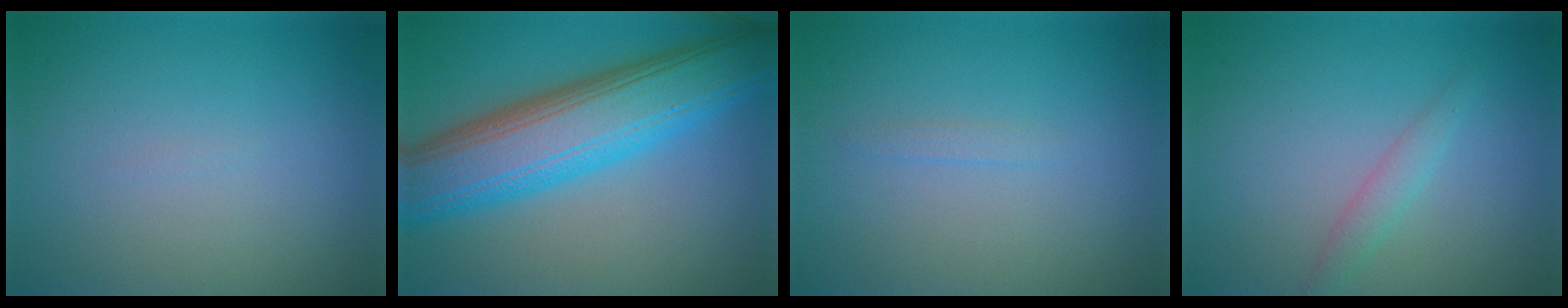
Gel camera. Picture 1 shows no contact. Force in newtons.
{"total": 10.6, "press": 10.6, "slide": 0.4}
{"total": 0.6, "press": 0.6, "slide": 0.1}
{"total": 1.5, "press": 1.5, "slide": 0.1}